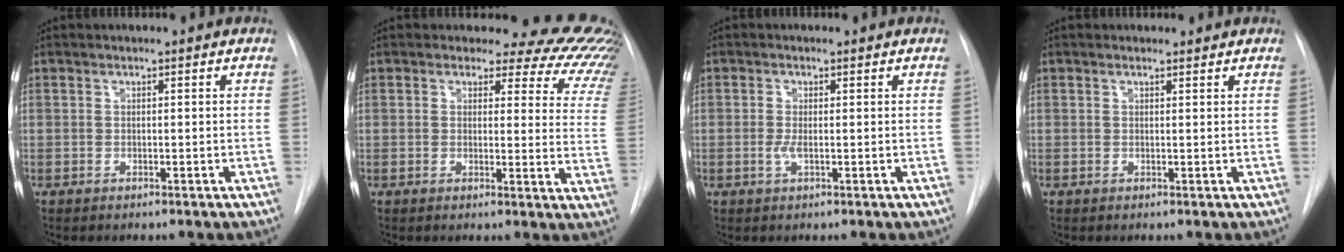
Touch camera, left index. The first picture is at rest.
{"total": 16.3, "force": [15.1, 5.4, 3.2], "torque": [-0.005, -0.092, 0.127]}
{"total": 1.6, "force": [-0.1, 0.5, 1.5], "torque": [-0.036, -0.002, -0.002]}
{"total": 0.8, "force": [0.7, 0.2, -0.1], "torque": [-0.008, -0.002, 0.008]}